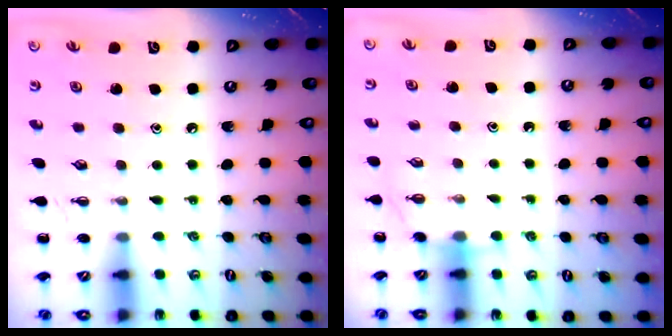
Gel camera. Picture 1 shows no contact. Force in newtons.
{"total": 4.3, "press": 4.1, "slide": 1.2}